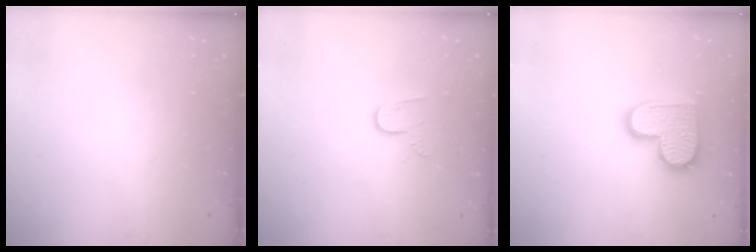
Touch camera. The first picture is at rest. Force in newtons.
{"total": 5.2, "press": 5.2, "slide": 0.4}
{"total": 14.2, "press": 14.2, "slide": 1.1}